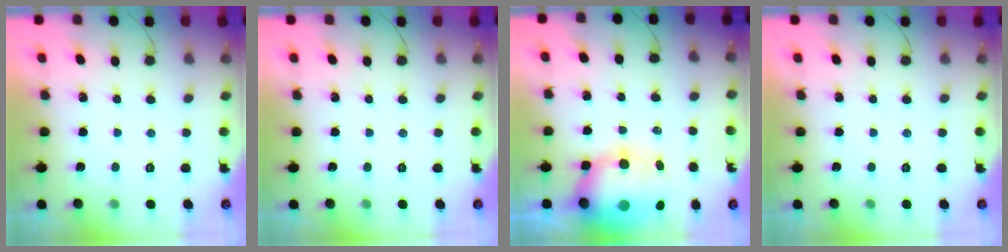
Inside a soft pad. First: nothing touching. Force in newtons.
{"total": 0.0}
{"total": 13.2, "press": 12.9, "slide": 2.8}
{"total": 0.0}